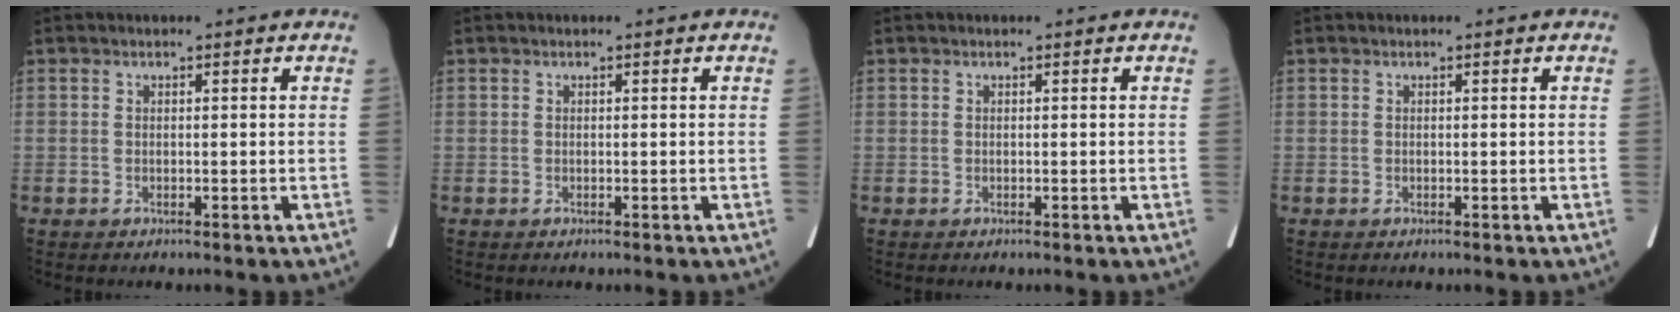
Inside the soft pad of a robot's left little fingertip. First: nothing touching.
{"total": 0.0}
{"total": 0.0}
{"total": 0.0}